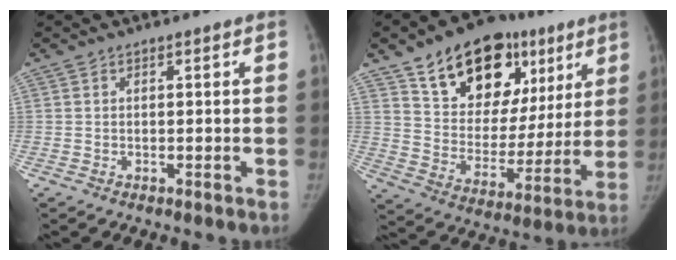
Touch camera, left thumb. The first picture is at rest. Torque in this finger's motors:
{"motor_torque": [0.50, 1.12, 1.22, -1.35, 0.39]}